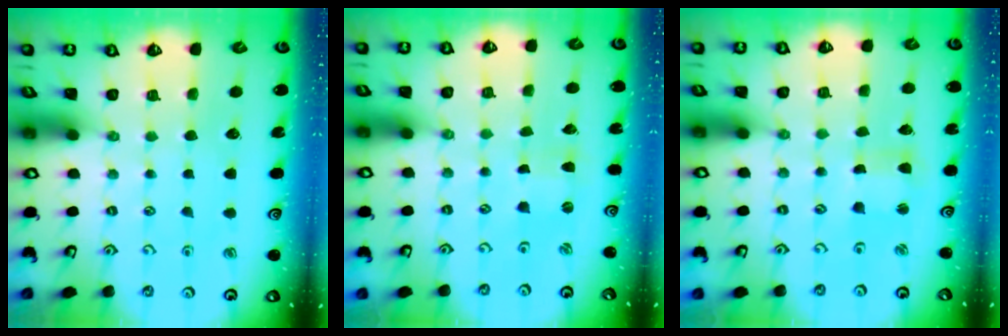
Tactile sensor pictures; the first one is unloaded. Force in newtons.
{"total": 1.9, "press": 1.9, "slide": 0.2}
{"total": 2.2, "press": 2.2, "slide": 0.4}